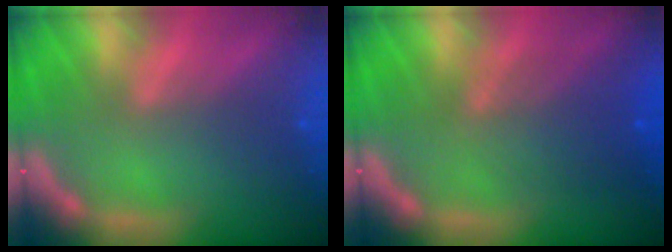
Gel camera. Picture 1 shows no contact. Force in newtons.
{"total": 5.1}